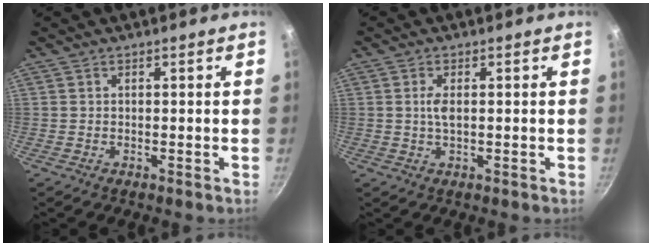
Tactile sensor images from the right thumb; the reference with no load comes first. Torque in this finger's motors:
{"motor_torque": [0.67, 0.63, 0.69, -0.05, 0.04]}